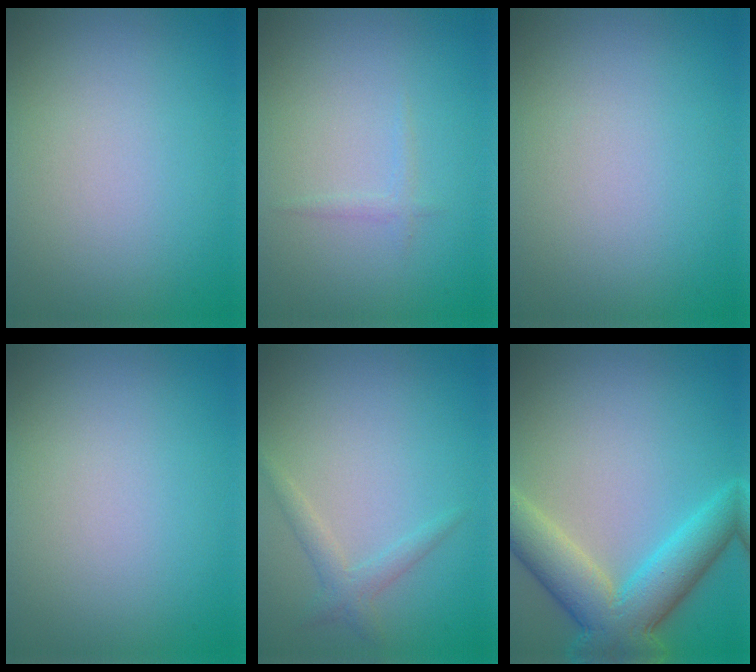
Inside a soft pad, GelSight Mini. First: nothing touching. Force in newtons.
{"total": 0.7, "press": 0.7, "slide": 0.1}
{"total": 0.0}
{"total": 0.0}
{"total": 1.7, "press": 1.7, "slide": 0.1}
{"total": 7.5, "press": 7.5, "slide": 0.4}